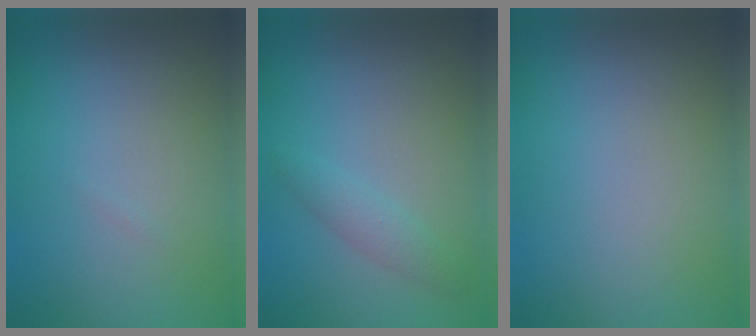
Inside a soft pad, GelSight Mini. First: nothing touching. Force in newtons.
{"total": 1.7, "press": 1.7, "slide": 0.0}
{"total": 0.0}